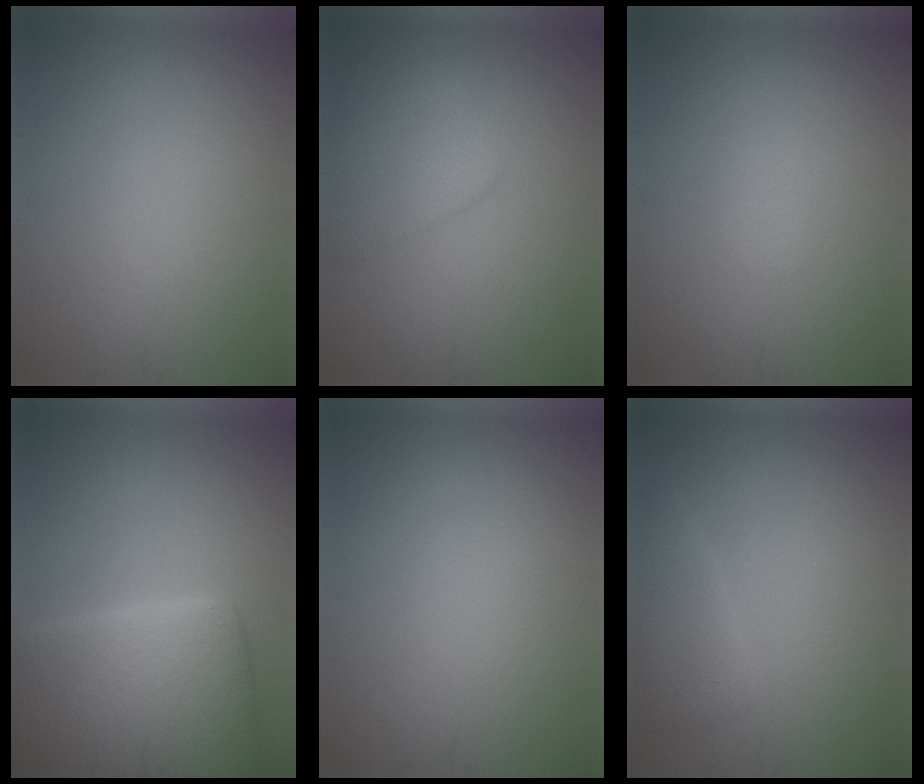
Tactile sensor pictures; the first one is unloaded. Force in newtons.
{"total": 3.9, "press": 3.9, "slide": 0.0}
{"total": 0.8, "press": 0.8, "slide": 0.1}
{"total": 11.9, "press": 11.8, "slide": 1.3}
{"total": 0.0}
{"total": 2.4, "press": 2.4, "slide": 0.2}